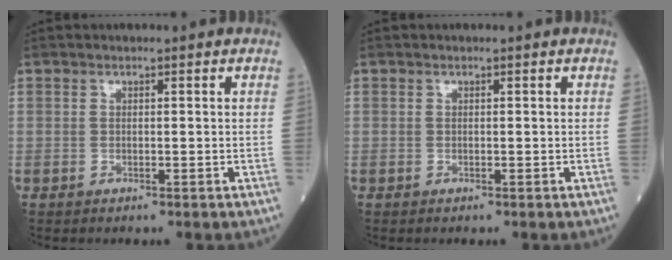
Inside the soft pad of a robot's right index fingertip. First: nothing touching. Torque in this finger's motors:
{"motor_torque": [0.00, 0.00, 0.00, 0.00]}